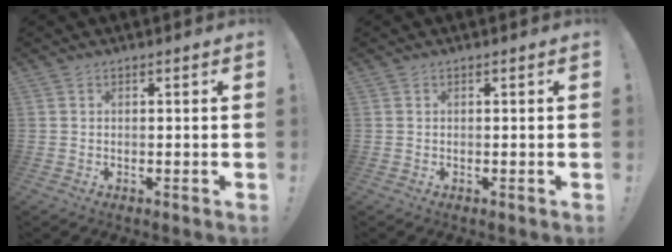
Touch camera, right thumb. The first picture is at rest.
{"total": 0.0}